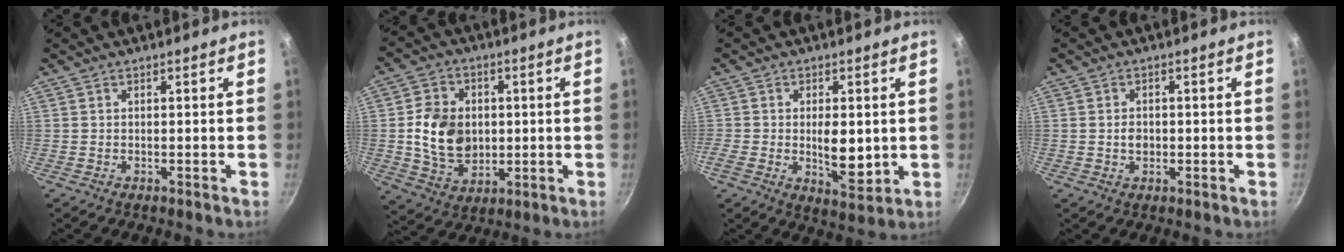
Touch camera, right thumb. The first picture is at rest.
{"total": 12.5, "force": [0.5, 9.7, 7.9], "torque": [-0.117, 0.000, 0.015]}
{"total": 8.4, "force": [-0.3, 4.1, 7.3], "torque": [-0.113, -0.010, 0.002]}
{"total": 2.3, "force": [-0.2, 1.8, 1.4], "torque": [-0.017, 0.006, -0.004]}